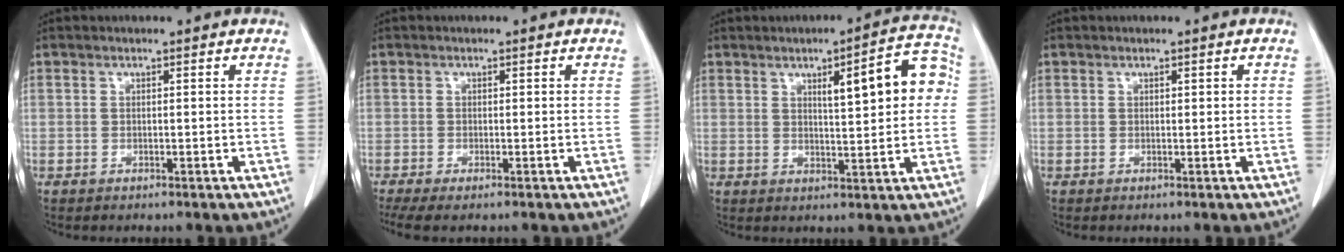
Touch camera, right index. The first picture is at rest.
{"total": 3.9, "force": [-2.8, 0.7, 2.6], "torque": [-0.050, -0.005, -0.049]}
{"total": 9.9, "force": [2.2, 2.1, 9.4], "torque": [-0.122, 0.024, 0.029]}
{"total": 0.5, "force": [0.2, 0.2, 0.5], "torque": [-0.006, 0.001, 0.003]}